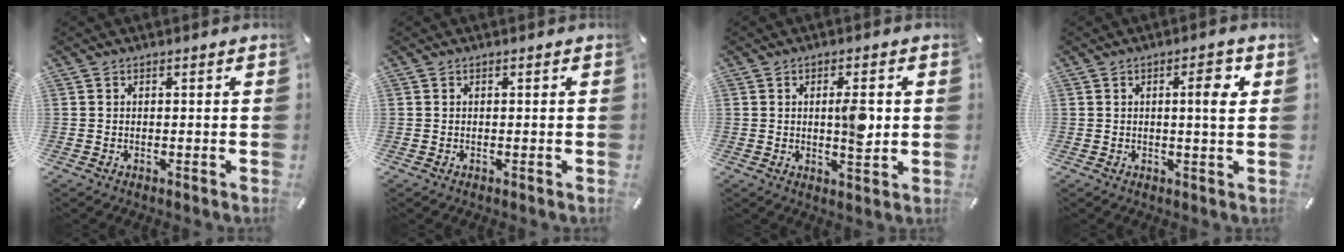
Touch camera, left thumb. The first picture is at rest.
{"total": 0.0}
{"total": 7.1, "force": [0.9, 2.7, 6.5], "torque": [-0.093, -0.008, 0.009]}
{"total": 5.7, "force": [1.6, 1.1, 5.4], "torque": [-0.075, -0.011, 0.016]}